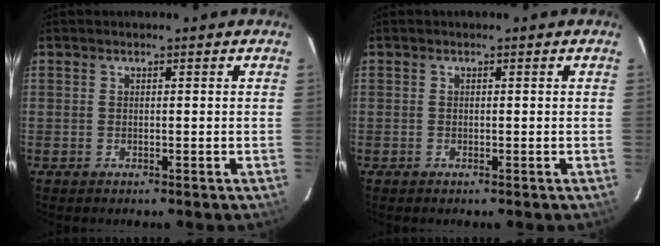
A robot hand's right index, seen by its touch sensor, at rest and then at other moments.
{"total": 0.0}